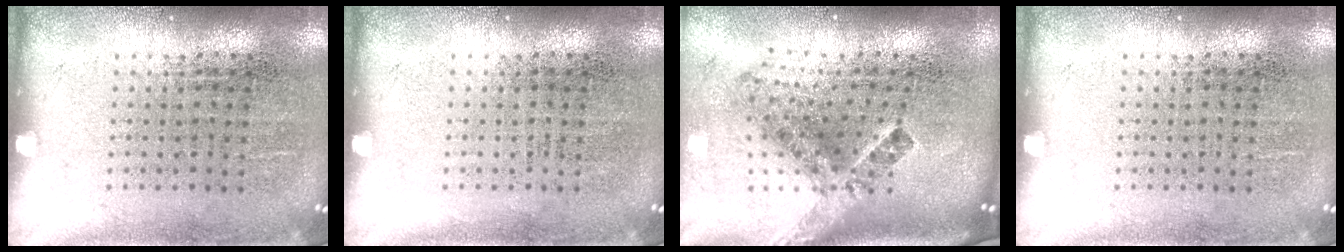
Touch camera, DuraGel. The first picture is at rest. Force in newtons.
{"total": 0.0}
{"total": 2.9, "press": 1.8, "slide": 2.3}
{"total": 0.0}